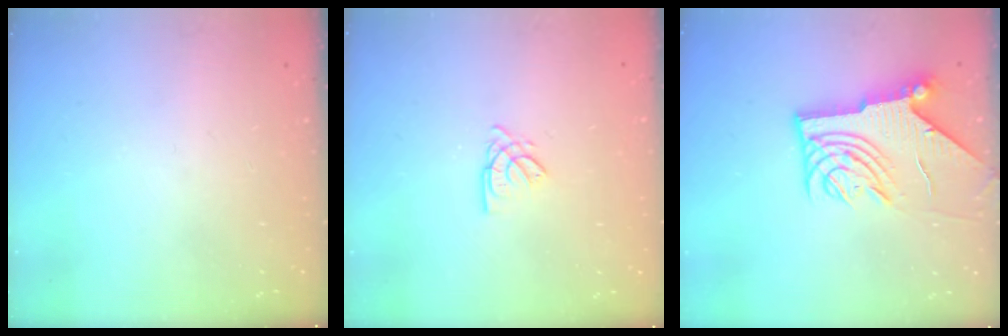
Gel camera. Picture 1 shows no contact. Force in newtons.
{"total": 2.6, "press": 2.6, "slide": 0.1}
{"total": 10.2, "press": 10.1, "slide": 1.1}